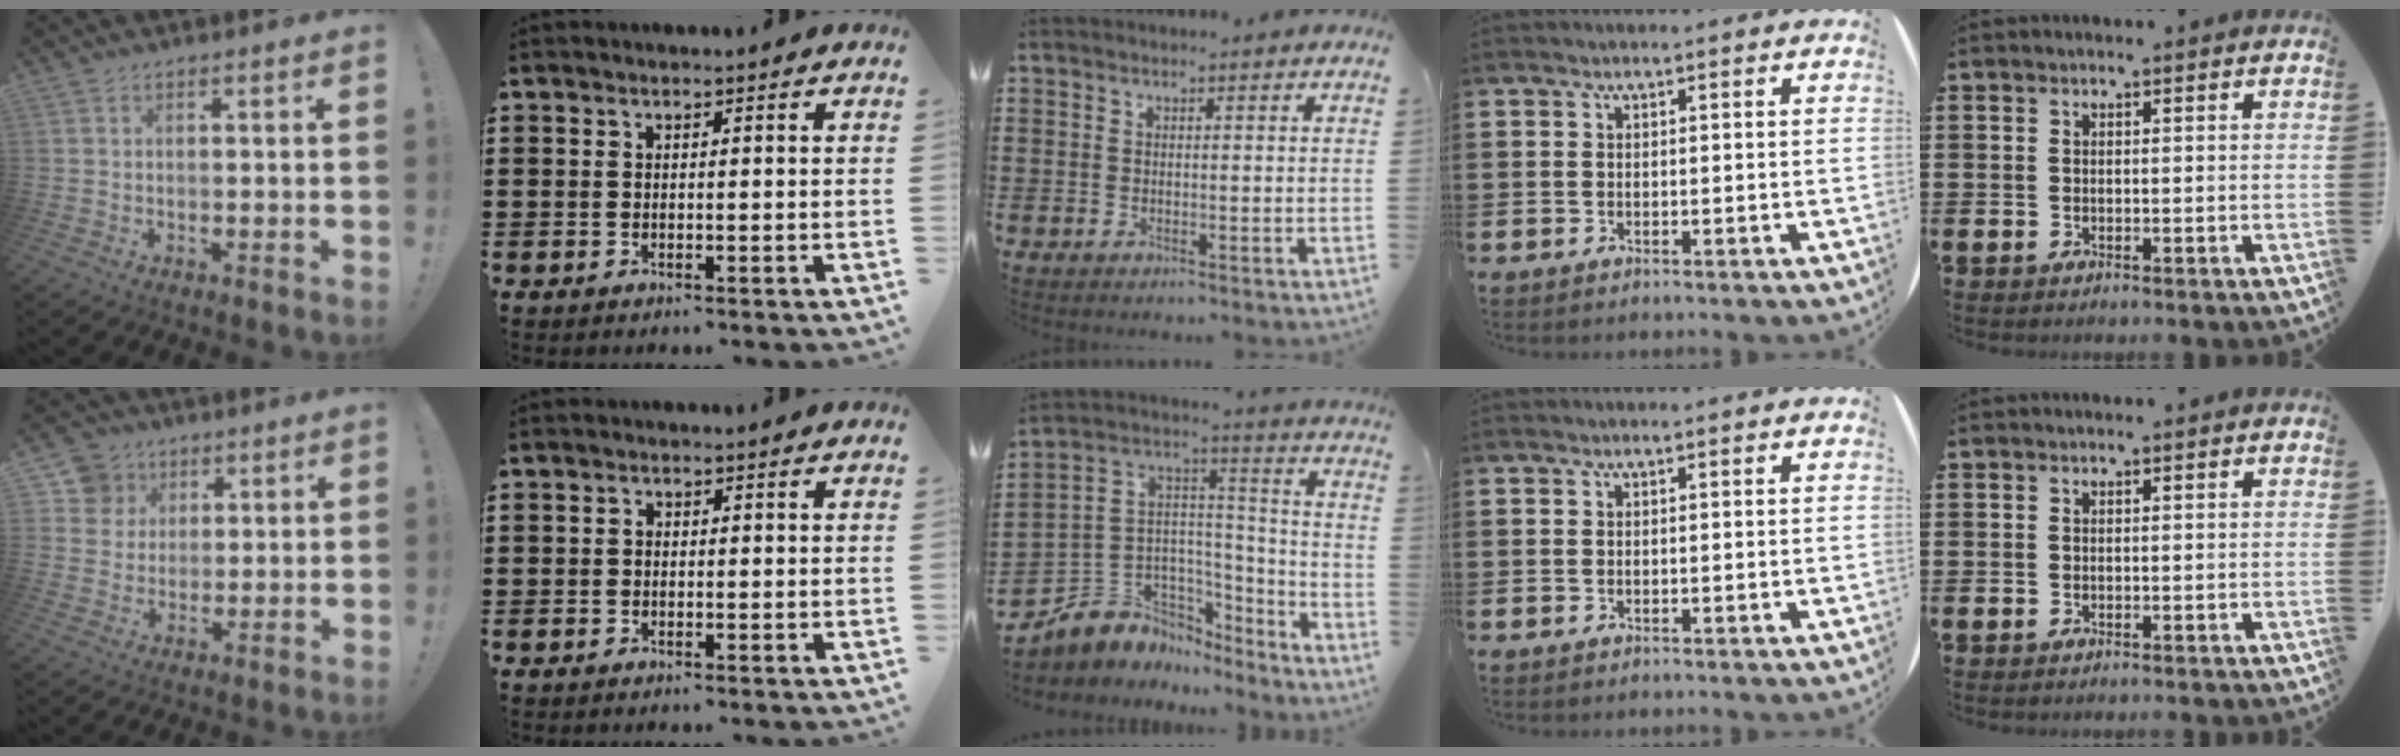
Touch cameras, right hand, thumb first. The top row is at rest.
{"thumb": {"total": 8.8, "force": [3.9, 7.7, 1.4], "torque": [-0.022, -0.023, 0.080]}, "index": {"total": 0.6, "force": [-0.1, 0.5, 0.2], "torque": [-0.005, 0.002, -0.004]}, "middle": {"total": 6.0, "force": [-3.6, 4.7, -0.7], "torque": [-0.027, -0.017, -0.075]}}